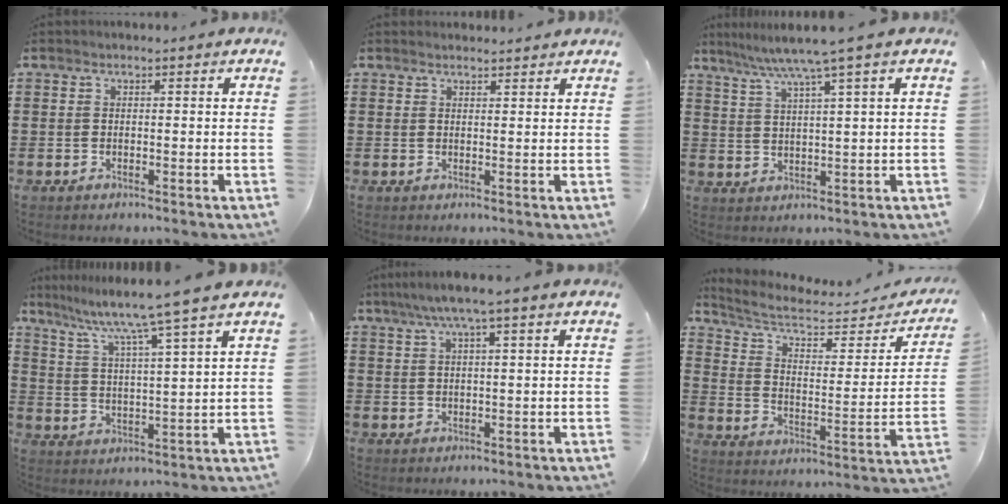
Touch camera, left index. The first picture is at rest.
{"total": 1.3, "force": [1.3, 0.2, 0.1], "torque": [-0.004, 0.001, 0.025]}
{"total": 5.5, "force": [3.5, -0.9, 4.1], "torque": [-0.089, -0.014, 0.055]}
{"total": 7.7, "force": [6.3, -1.6, 4.1], "torque": [-0.105, -0.044, 0.097]}
{"total": 4.3, "force": [2.5, -0.2, 3.4], "torque": [-0.073, 0.001, 0.040]}
{"total": 5.8, "force": [4.6, 1.8, 3.0], "torque": [-0.084, -0.030, 0.074]}